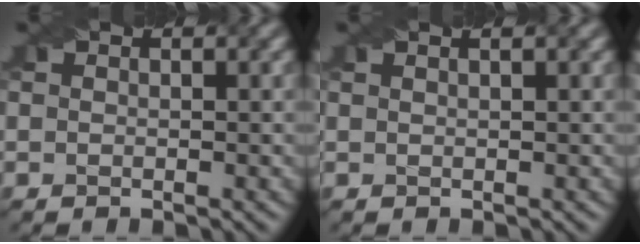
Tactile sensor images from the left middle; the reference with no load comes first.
{"total": 2.6, "force": [1.4, 1.3, 1.7], "torque": [-0.003, 0.011, -0.007]}